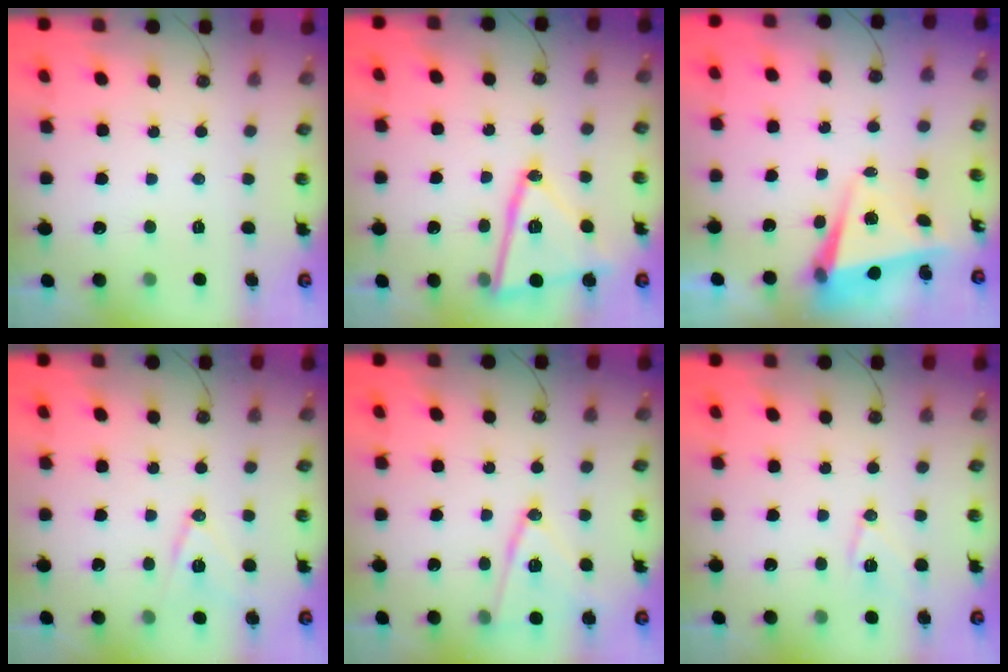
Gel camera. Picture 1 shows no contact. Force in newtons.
{"total": 18.1, "press": 18.1, "slide": 1.0}
{"total": 5.3, "press": 5.2, "slide": 1.1}
{"total": 11.2, "press": 10.7, "slide": 3.3}
{"total": 13.8, "press": 13.3, "slide": 3.4}
{"total": 9.5, "press": 9.5, "slide": 0.7}